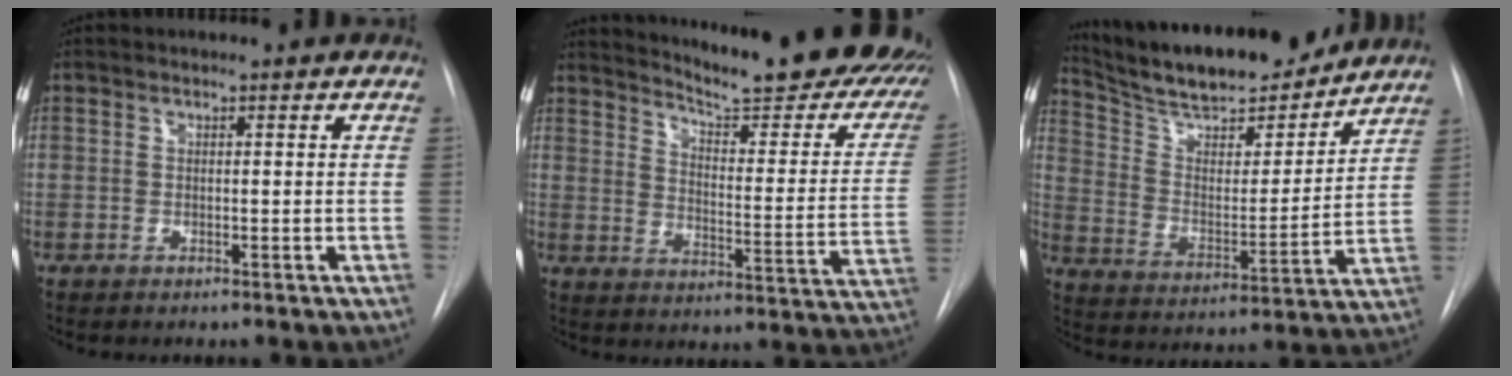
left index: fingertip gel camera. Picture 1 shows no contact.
{"total": 25.7, "force": [21.7, 3.7, 13.3], "torque": [-0.184, -0.092, 0.256]}
{"total": 19.1, "force": [17.1, 3.4, 7.7], "torque": [-0.132, -0.010, 0.274]}